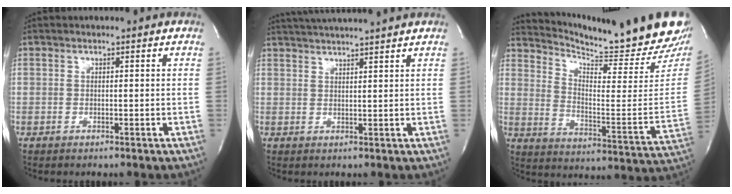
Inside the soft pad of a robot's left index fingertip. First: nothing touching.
{"total": 8.8, "force": [8.1, -1.1, 3.2], "torque": [-0.063, 0.020, 0.116]}
{"total": 22.8, "force": [20.9, 1.2, 8.9], "torque": [-0.148, -0.115, 0.271]}